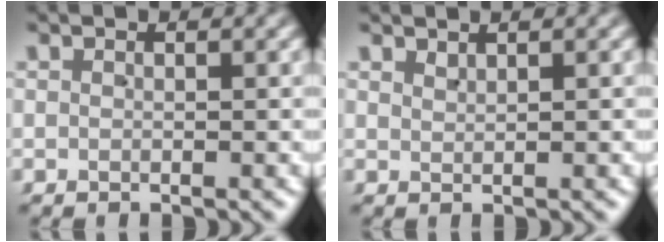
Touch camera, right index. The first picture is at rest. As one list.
[{"total": 1.1, "force": [1.1, -0.3, 0.1], "torque": [0.001, -0.001, 0.024]}]